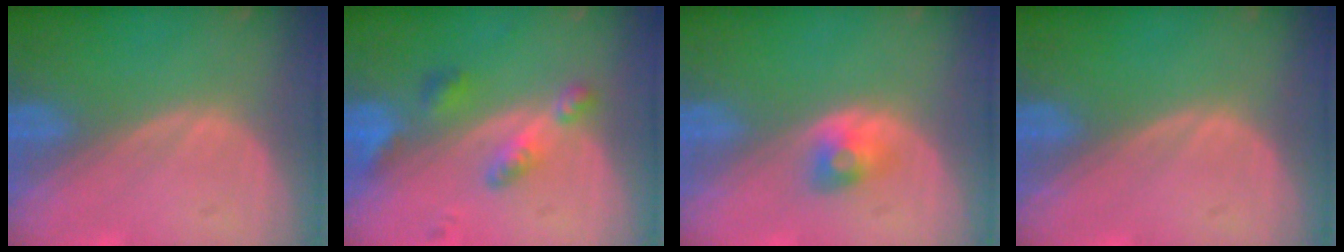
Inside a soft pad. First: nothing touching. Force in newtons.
{"total": 5.6, "press": 4.9, "slide": 2.7}
{"total": 2.5, "press": 2.3, "slide": 0.9}
{"total": 0.0}